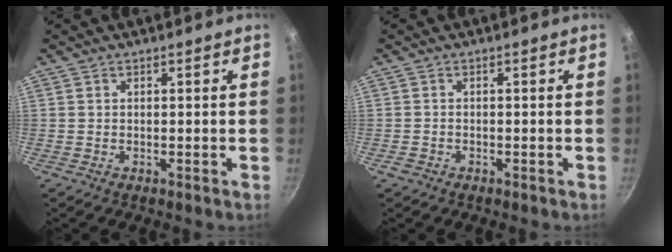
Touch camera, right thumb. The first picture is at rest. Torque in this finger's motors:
{"motor_torque": [0.21, 0.03, -0.18, -0.08, -0.01]}